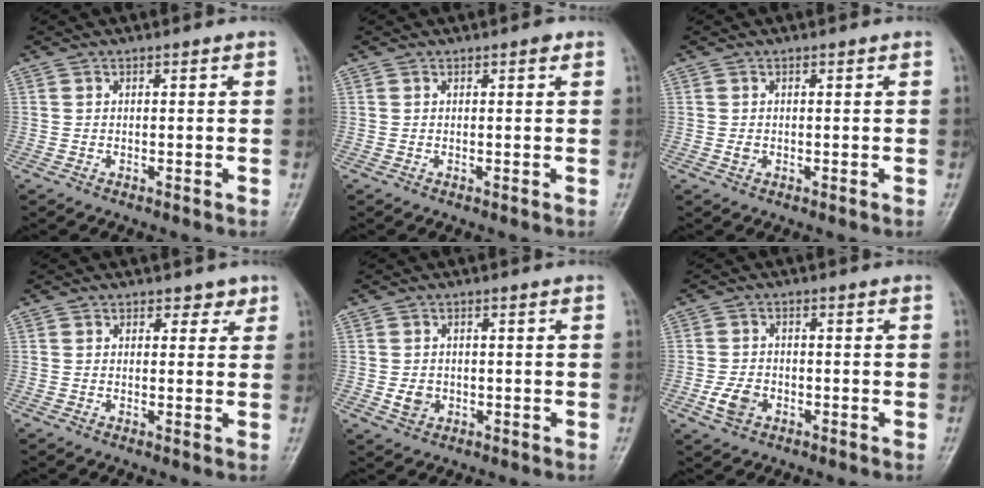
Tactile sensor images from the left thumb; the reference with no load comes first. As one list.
[{"total": 0.9, "force": [0.5, 0.4, 0.7], "torque": [-0.008, 0.000, 0.004]}, {"total": 1.1, "force": [-0.1, 0.9, 0.7], "torque": [-0.008, 0.000, -0.001]}, {"total": 2.7, "force": [1.6, 1.8, 1.1], "torque": [0.010, -0.006, 0.018]}, {"total": 3.2, "force": [-0.5, 2.7, 1.6], "torque": [-0.019, 0.001, -0.005]}, {"total": 4.4, "force": [-1.7, 3.2, 2.6], "torque": [-0.046, 0.008, -0.032]}]